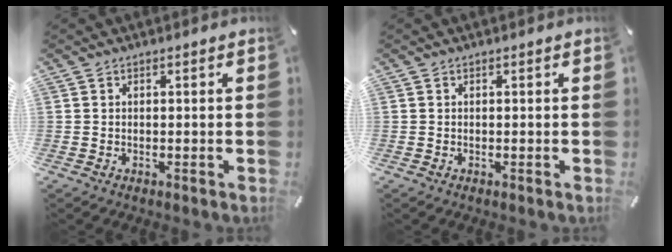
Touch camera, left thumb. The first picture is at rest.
{"total": 0.0}